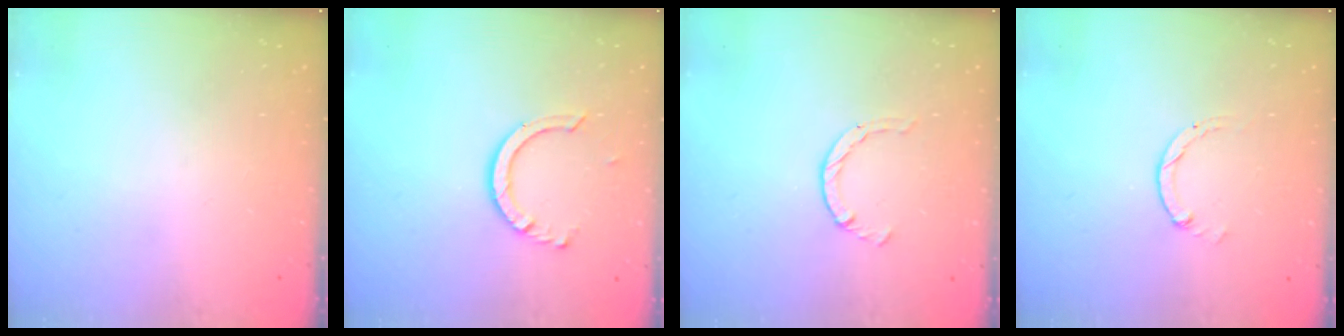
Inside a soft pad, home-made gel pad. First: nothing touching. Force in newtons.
{"total": 8.4, "press": 8.3, "slide": 0.7}
{"total": 2.1, "press": 2.1, "slide": 0.3}
{"total": 0.0}